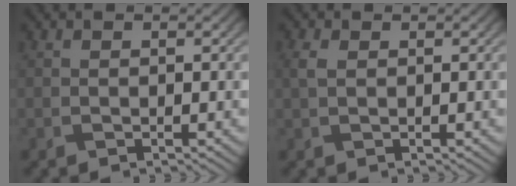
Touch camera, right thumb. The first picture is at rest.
{"total": 1.2, "force": [0.4, 0.7, 0.9], "torque": [-0.029, 0.001, 0.009]}